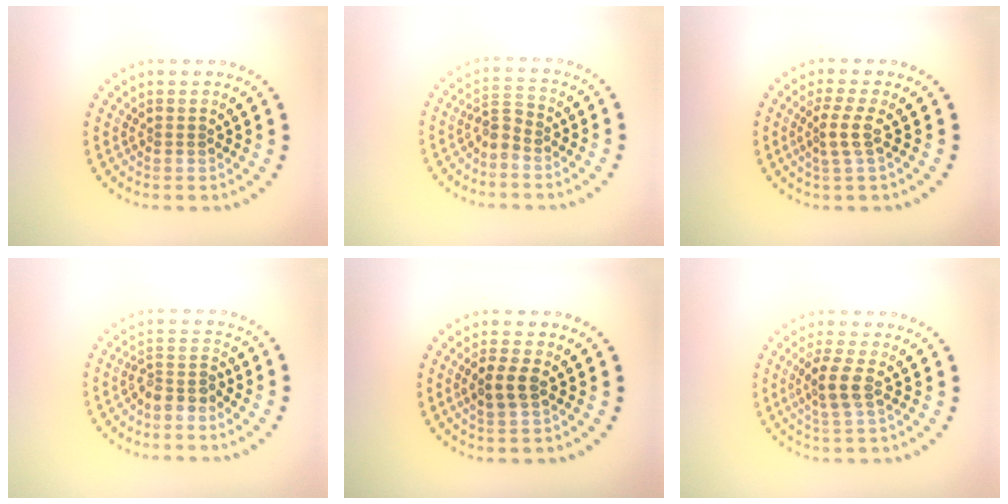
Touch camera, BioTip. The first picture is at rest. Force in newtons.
{"total": 1.7, "press": 1.4, "slide": 0.9}
{"total": 2.3, "press": 1.5, "slide": 1.7}
{"total": 2.4, "press": 1.9, "slide": 1.4}
{"total": 2.6, "press": 2.5, "slide": 0.7}
{"total": 2.8, "press": 2.5, "slide": 1.1}